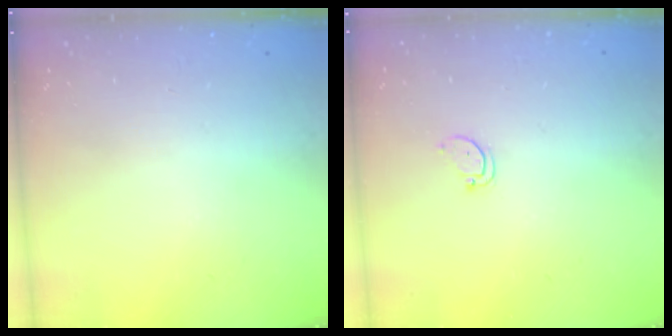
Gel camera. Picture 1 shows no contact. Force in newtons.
{"total": 2.9, "press": 2.9, "slide": 0.2}